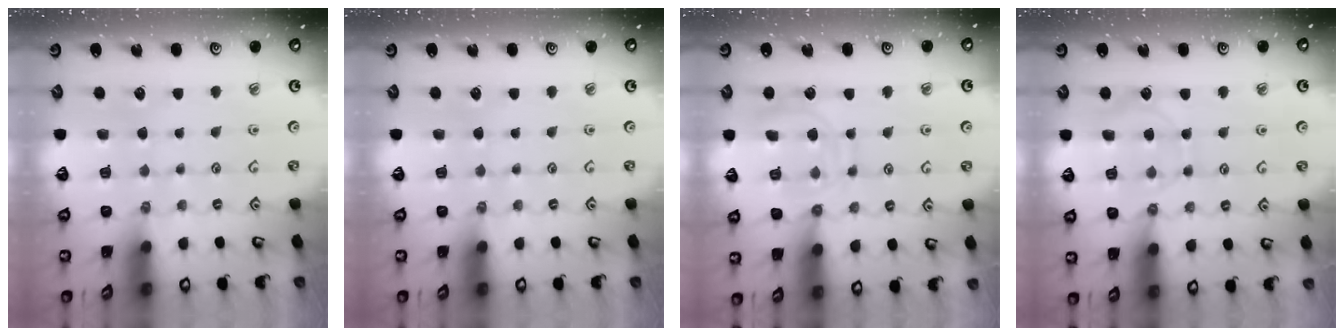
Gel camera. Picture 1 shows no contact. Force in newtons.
{"total": 0.0}
{"total": 12.1, "press": 12.0, "slide": 0.9}
{"total": 7.0, "press": 6.9, "slide": 0.7}